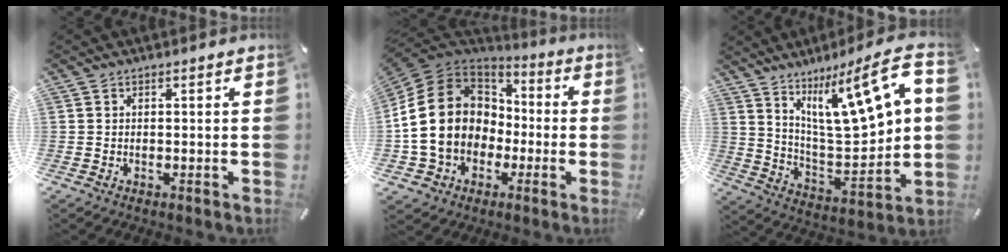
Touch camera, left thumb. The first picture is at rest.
{"total": 19.0, "force": [-1.9, 16.2, 9.6], "torque": [-0.210, 0.020, -0.032]}
{"total": 18.0, "force": [9.3, 6.0, 14.2], "torque": [-0.220, -0.061, 0.148]}